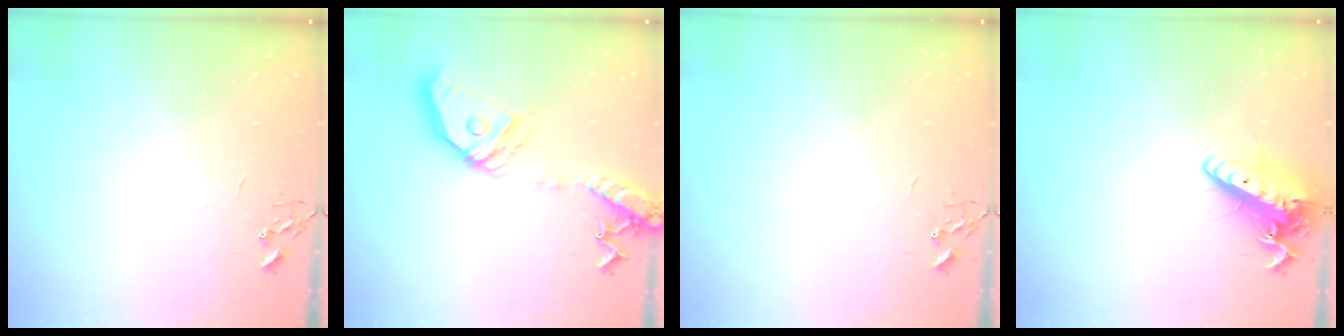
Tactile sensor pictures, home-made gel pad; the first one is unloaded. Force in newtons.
{"total": 17.9, "press": 17.7, "slide": 2.6}
{"total": 0.0}
{"total": 15.0, "press": 14.7, "slide": 2.8}